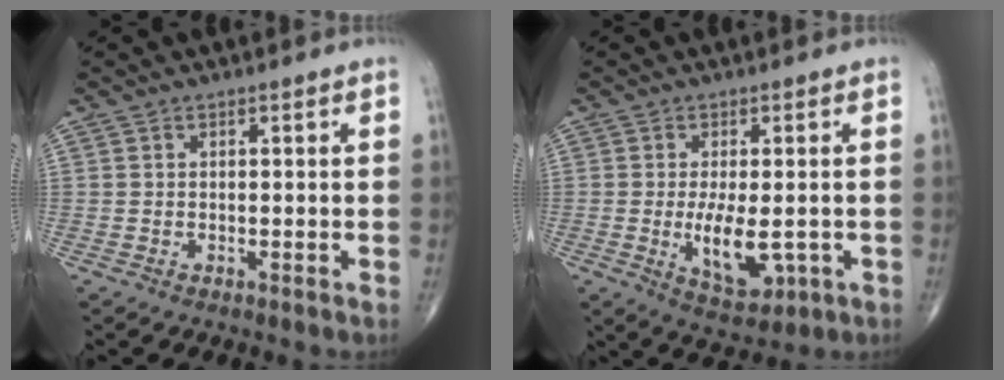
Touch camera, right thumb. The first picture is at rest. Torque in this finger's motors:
{"motor_torque": [2.75, 2.26, 1.10, 0.01, 0.25]}